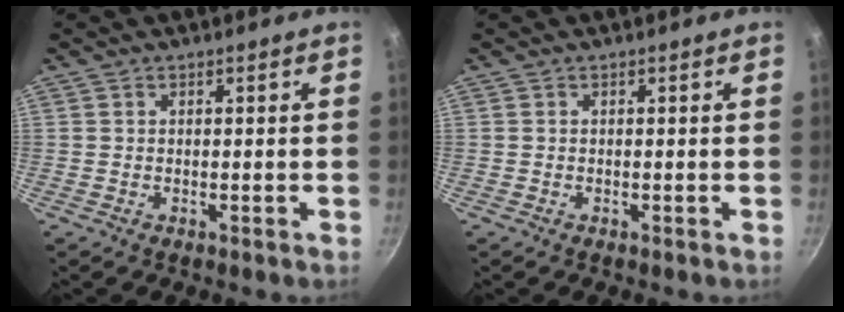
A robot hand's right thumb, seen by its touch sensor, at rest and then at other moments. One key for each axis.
{"total": 0.0}